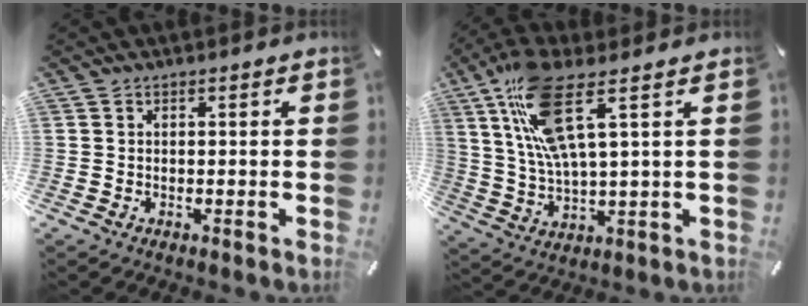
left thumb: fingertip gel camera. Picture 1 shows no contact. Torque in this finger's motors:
{"motor_torque": [2.08, 2.21, 0.56, -0.27, 0.26]}